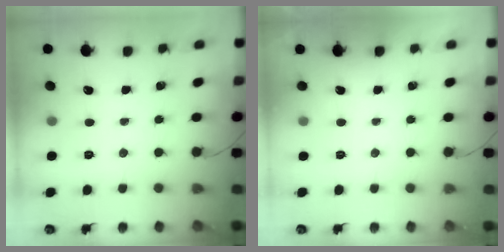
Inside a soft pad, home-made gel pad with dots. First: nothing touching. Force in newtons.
{"total": 1.9, "press": 1.9, "slide": 0.3}